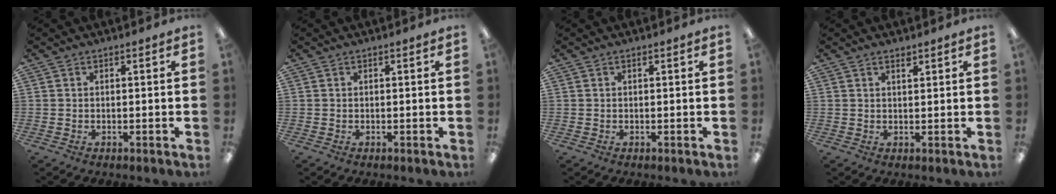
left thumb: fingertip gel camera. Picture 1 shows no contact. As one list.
[{"total": 0.0}, {"total": 0.0}, {"total": 1.4, "force": [1.2, 0.3, 0.6], "torque": [-0.014, -0.001, 0.021]}]